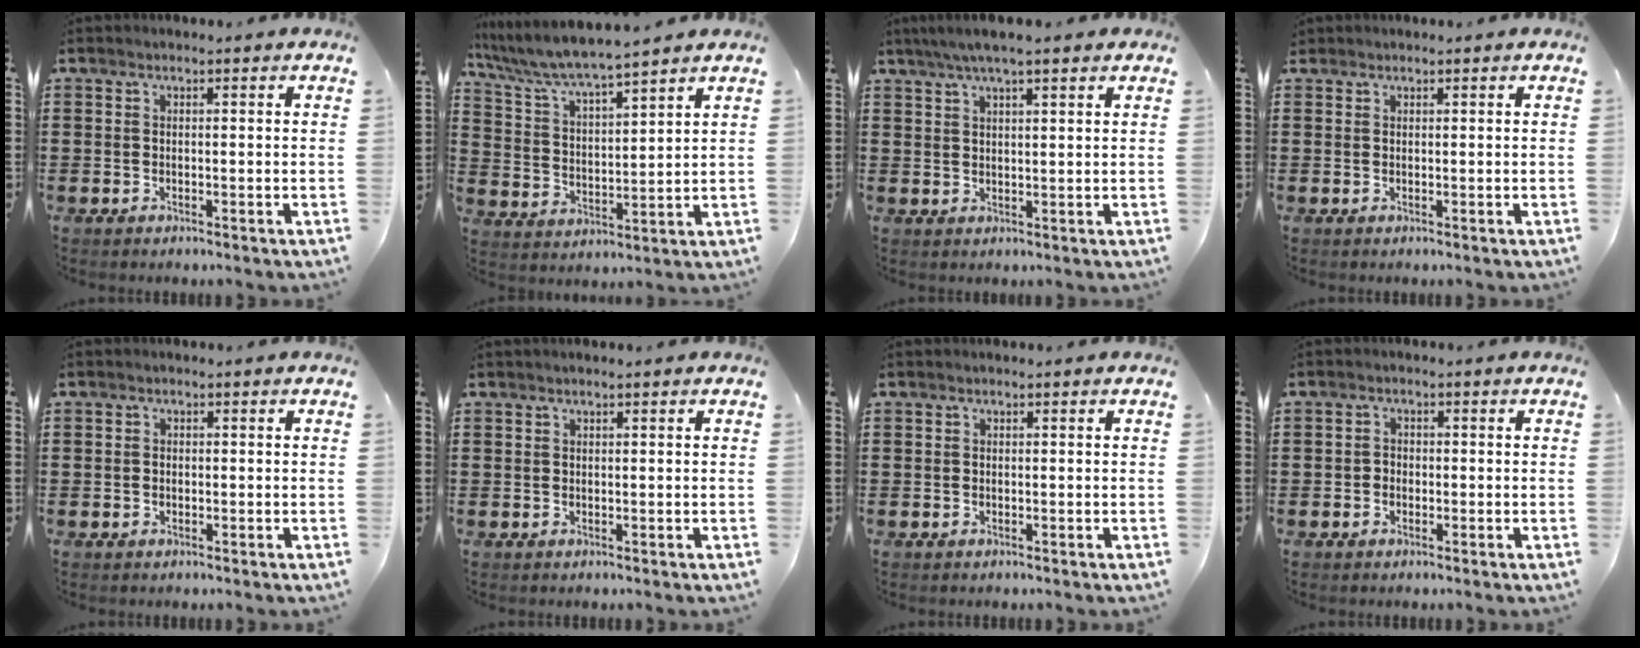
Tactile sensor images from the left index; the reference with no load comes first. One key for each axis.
{"total": 5.6, "fx": 5.2, "fy": -0.1, "fz": 2.1, "tx": -0.065, "ty": -0.034, "tz": 0.085}
{"total": 4.4, "fx": 3.2, "fy": 0.4, "fz": 3.0, "tx": -0.064, "ty": 0.001, "tz": 0.057}
{"total": 0.6, "fx": 0.5, "fy": 0.3, "fz": 0.1, "tx": -0.004, "ty": 0.002, "tz": 0.010}
{"total": 0.7, "fx": -0.2, "fy": 0.6, "fz": 0.3, "tx": -0.007, "ty": 0.002, "tz": -0.004}
{"total": 0.5, "fx": 0.3, "fy": 0.0, "fz": 0.4, "tx": -0.006, "ty": -0.001, "tz": 0.006}
{"total": 0.0}
{"total": 1.3, "fx": -0.7, "fy": 1.1, "fz": 0.3, "tx": -0.009, "ty": 0.003, "tz": -0.016}